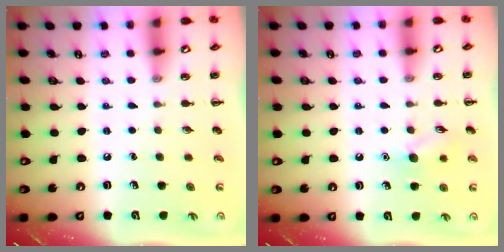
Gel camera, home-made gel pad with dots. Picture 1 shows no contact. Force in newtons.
{"total": 8.1, "press": 8.0, "slide": 1.2}